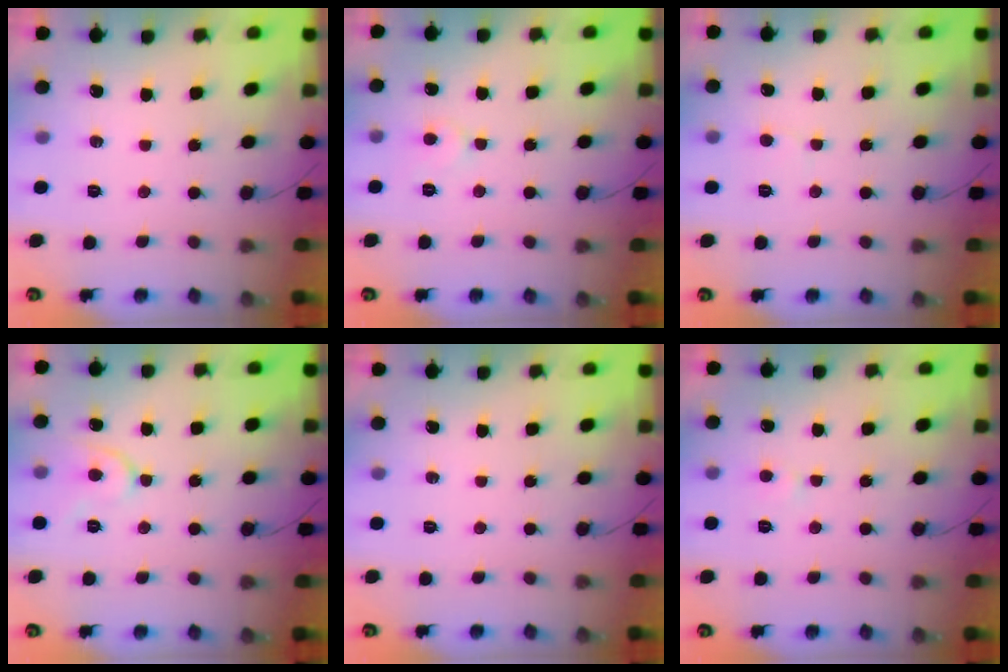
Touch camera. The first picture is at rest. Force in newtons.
{"total": 5.5, "press": 5.5, "slide": 0.4}
{"total": 4.2, "press": 4.2, "slide": 0.4}
{"total": 7.7, "press": 7.6, "slide": 0.8}
{"total": 0.0}
{"total": 3.7, "press": 3.7, "slide": 0.4}